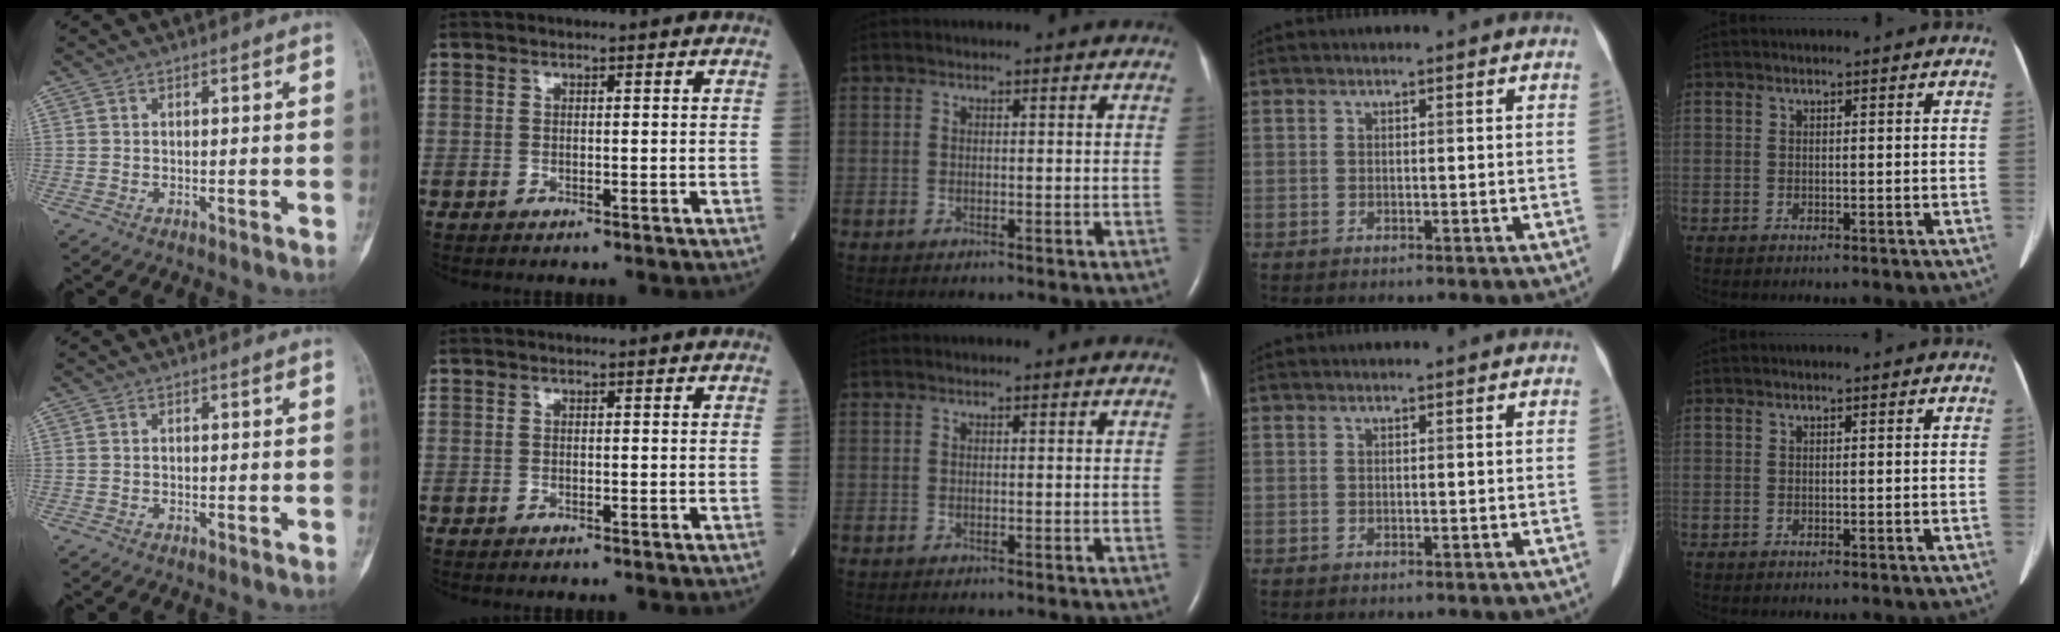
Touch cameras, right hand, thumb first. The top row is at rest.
{}